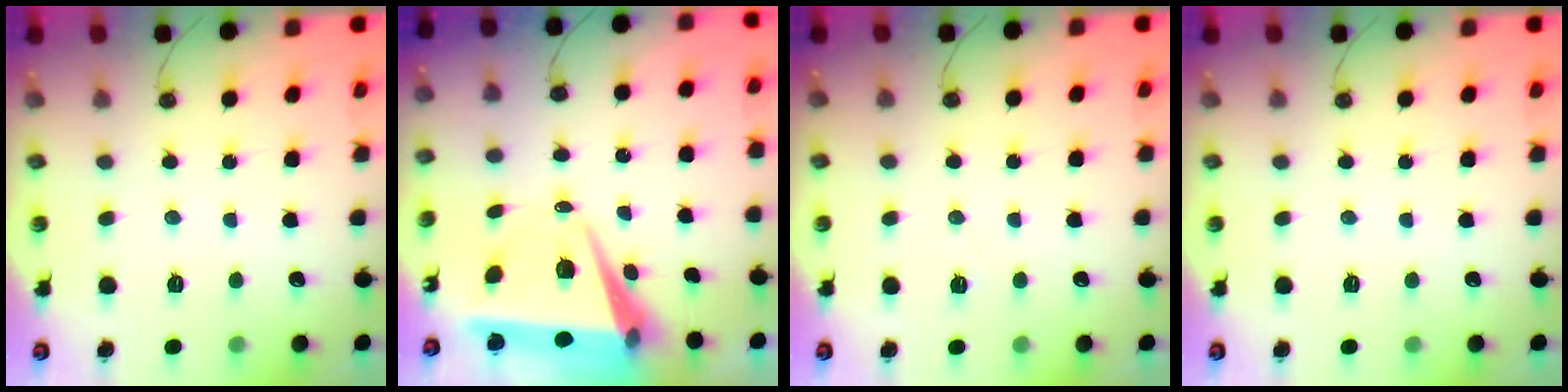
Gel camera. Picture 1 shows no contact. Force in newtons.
{"total": 7.9, "press": 6.8, "slide": 4.1}
{"total": 5.3, "press": 2.9, "slide": 4.4}
{"total": 0.0}